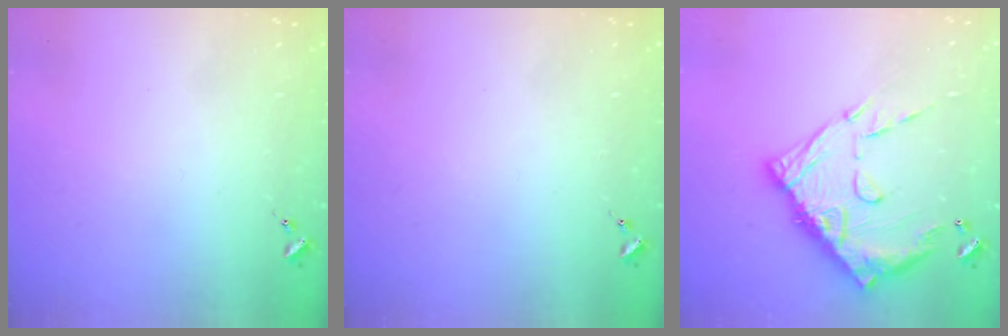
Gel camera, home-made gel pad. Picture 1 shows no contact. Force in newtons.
{"total": 0.0}
{"total": 17.5, "press": 17.4, "slide": 2.0}